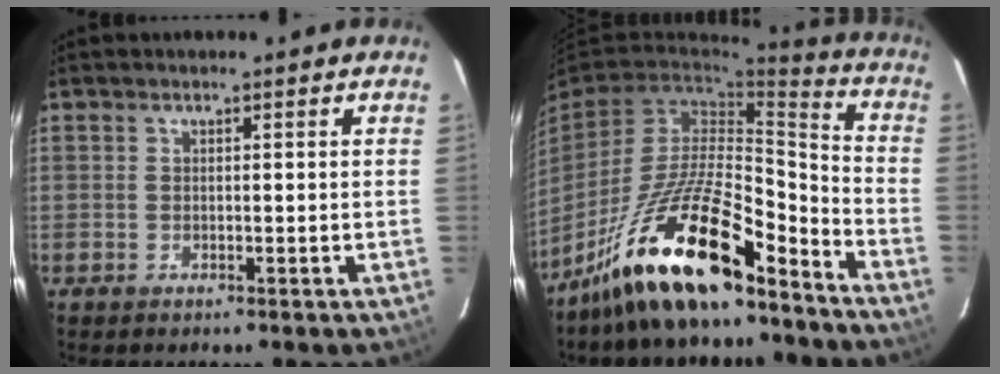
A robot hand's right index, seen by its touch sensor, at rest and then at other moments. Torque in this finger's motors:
{"motor_torque": [1.57, -0.57, 1.05, 0.21]}